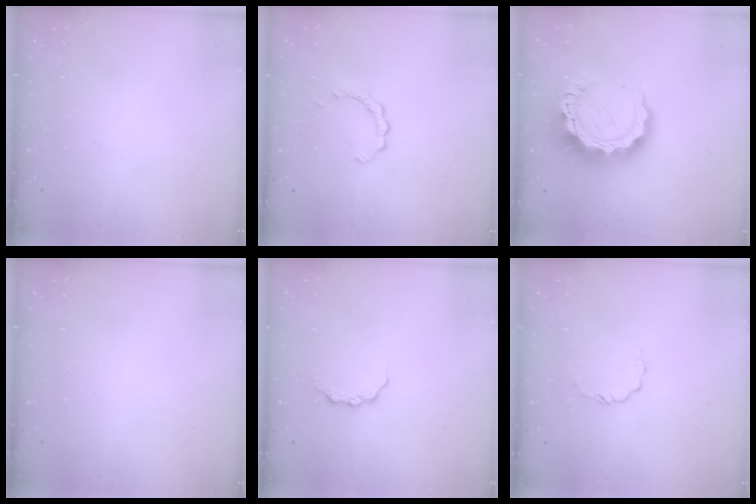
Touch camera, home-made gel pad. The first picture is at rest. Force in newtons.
{"total": 2.2, "press": 2.2, "slide": 0.2}
{"total": 15.2, "press": 15.1, "slide": 1.3}
{"total": 0.0}
{"total": 4.8, "press": 4.8, "slide": 0.6}
{"total": 3.3, "press": 3.3, "slide": 0.2}